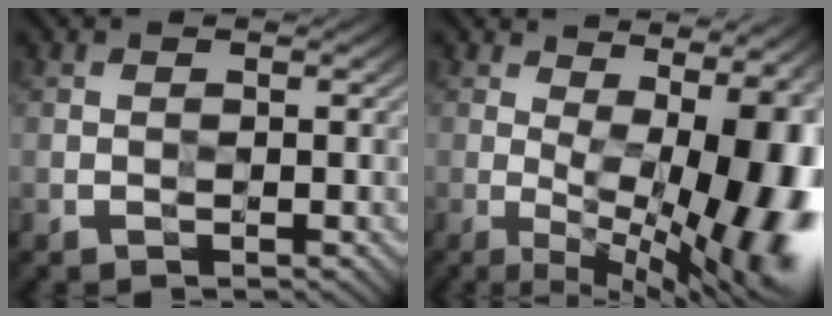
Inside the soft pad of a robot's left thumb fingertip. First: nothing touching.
{"total": 18.6, "force": [-0.3, 7.2, 17.2], "torque": [-0.206, -0.004, 0.009]}